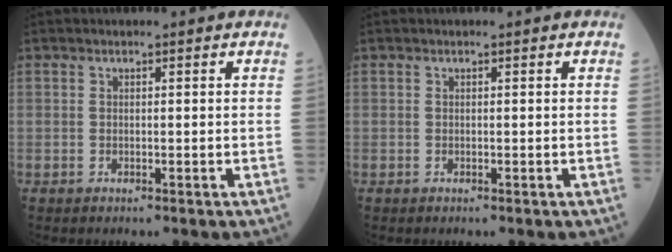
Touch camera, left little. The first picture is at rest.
{"total": 0.0}